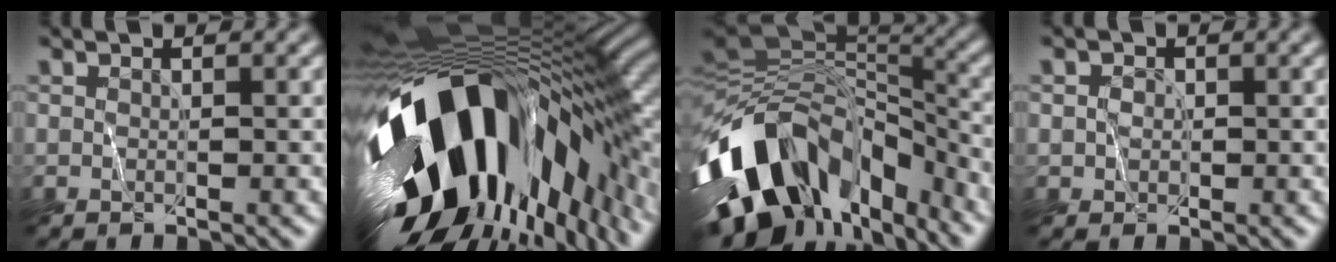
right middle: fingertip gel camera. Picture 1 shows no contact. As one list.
[{"total": 19.5, "force": [-4.4, 10.1, 16.1], "torque": [-0.303, -0.053, -0.055]}, {"total": 13.9, "force": [-6.6, 8.7, 8.5], "torque": [-0.185, 0.014, -0.103]}, {"total": 0.9, "force": [0.3, 0.8, 0.1], "torque": [0.009, 0.002, 0.004]}]